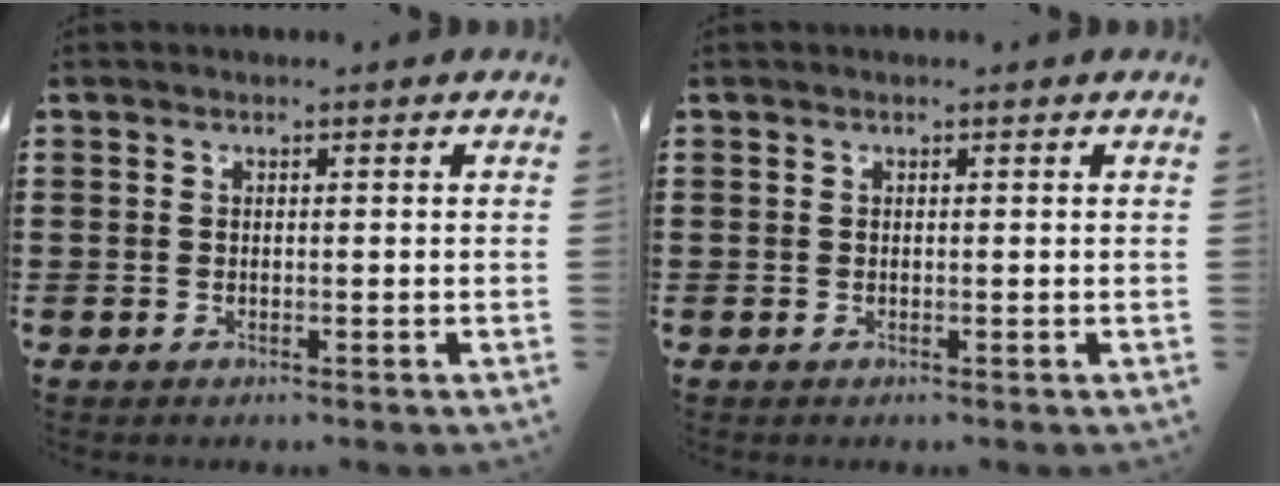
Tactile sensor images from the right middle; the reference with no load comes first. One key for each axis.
{"total": 0.0}